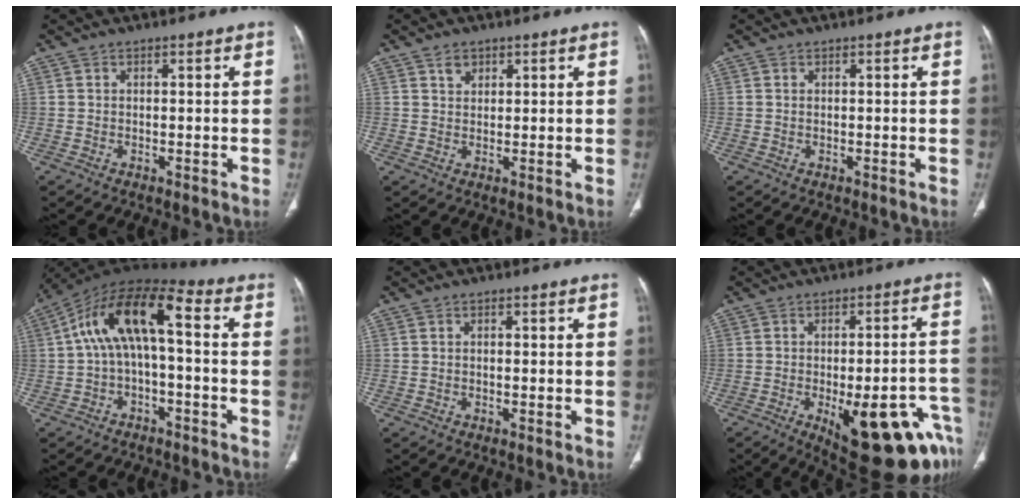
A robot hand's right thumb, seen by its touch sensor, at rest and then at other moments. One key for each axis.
{"total": 2.2, "fx": 1.3, "fy": 1.6, "fz": 0.7, "tx": 0.000, "ty": -0.008, "tz": 0.021}
{"total": 0.0}
{"total": 12.8, "fx": 0.5, "fy": 5.6, "fz": 11.5, "tx": -0.204, "ty": 0.059, "tz": -0.001}
{"total": 0.9, "fx": 0.1, "fy": 0.4, "fz": 0.8, "tx": -0.020, "ty": 0.007, "tz": 0.003}
{"total": 22.4, "fx": -10.3, "fy": 8.0, "fz": 18.2, "tx": -0.155, "ty": 0.039, "tz": -0.122}